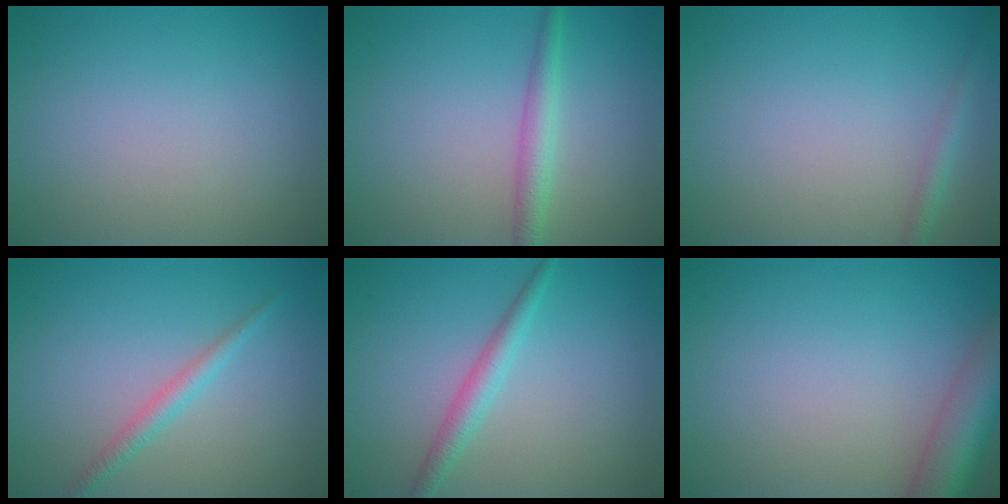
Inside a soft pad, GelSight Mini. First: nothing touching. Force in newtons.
{"total": 2.3, "press": 2.3, "slide": 0.0}
{"total": 1.3, "press": 1.3, "slide": 0.1}
{"total": 1.7, "press": 1.7, "slide": 0.0}
{"total": 2.2, "press": 2.2, "slide": 0.1}
{"total": 6.4, "press": 6.4, "slide": 0.4}